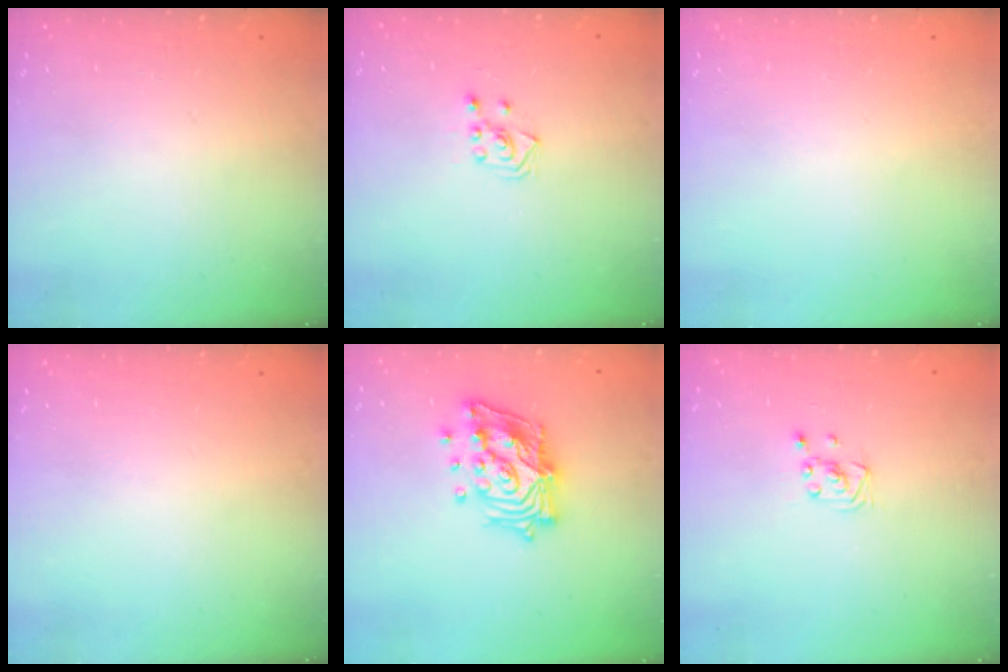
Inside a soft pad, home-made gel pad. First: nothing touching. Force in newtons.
{"total": 3.7, "press": 3.6, "slide": 0.8}
{"total": 0.0}
{"total": 0.0}
{"total": 16.3, "press": 16.1, "slide": 2.3}
{"total": 2.0, "press": 2.0, "slide": 0.1}